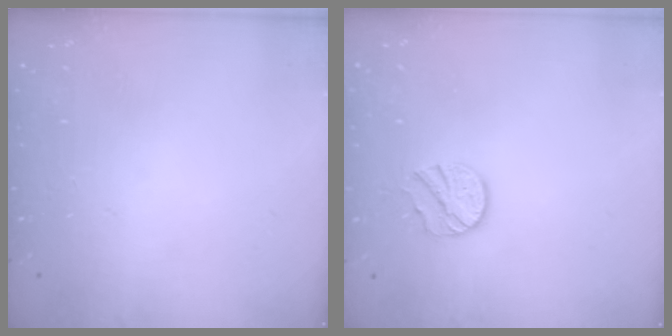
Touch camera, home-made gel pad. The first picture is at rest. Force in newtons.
{"total": 8.3, "press": 8.3, "slide": 0.2}